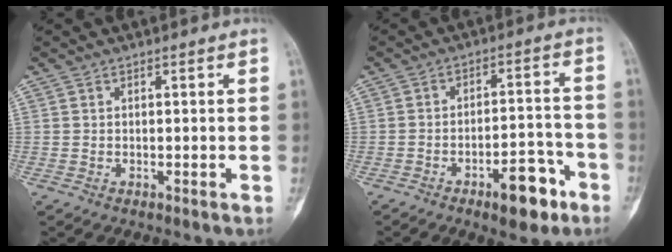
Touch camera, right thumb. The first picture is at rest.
{"total": 9.4, "force": [-5.4, 4.0, 6.7], "torque": [-0.080, 0.042, -0.074]}